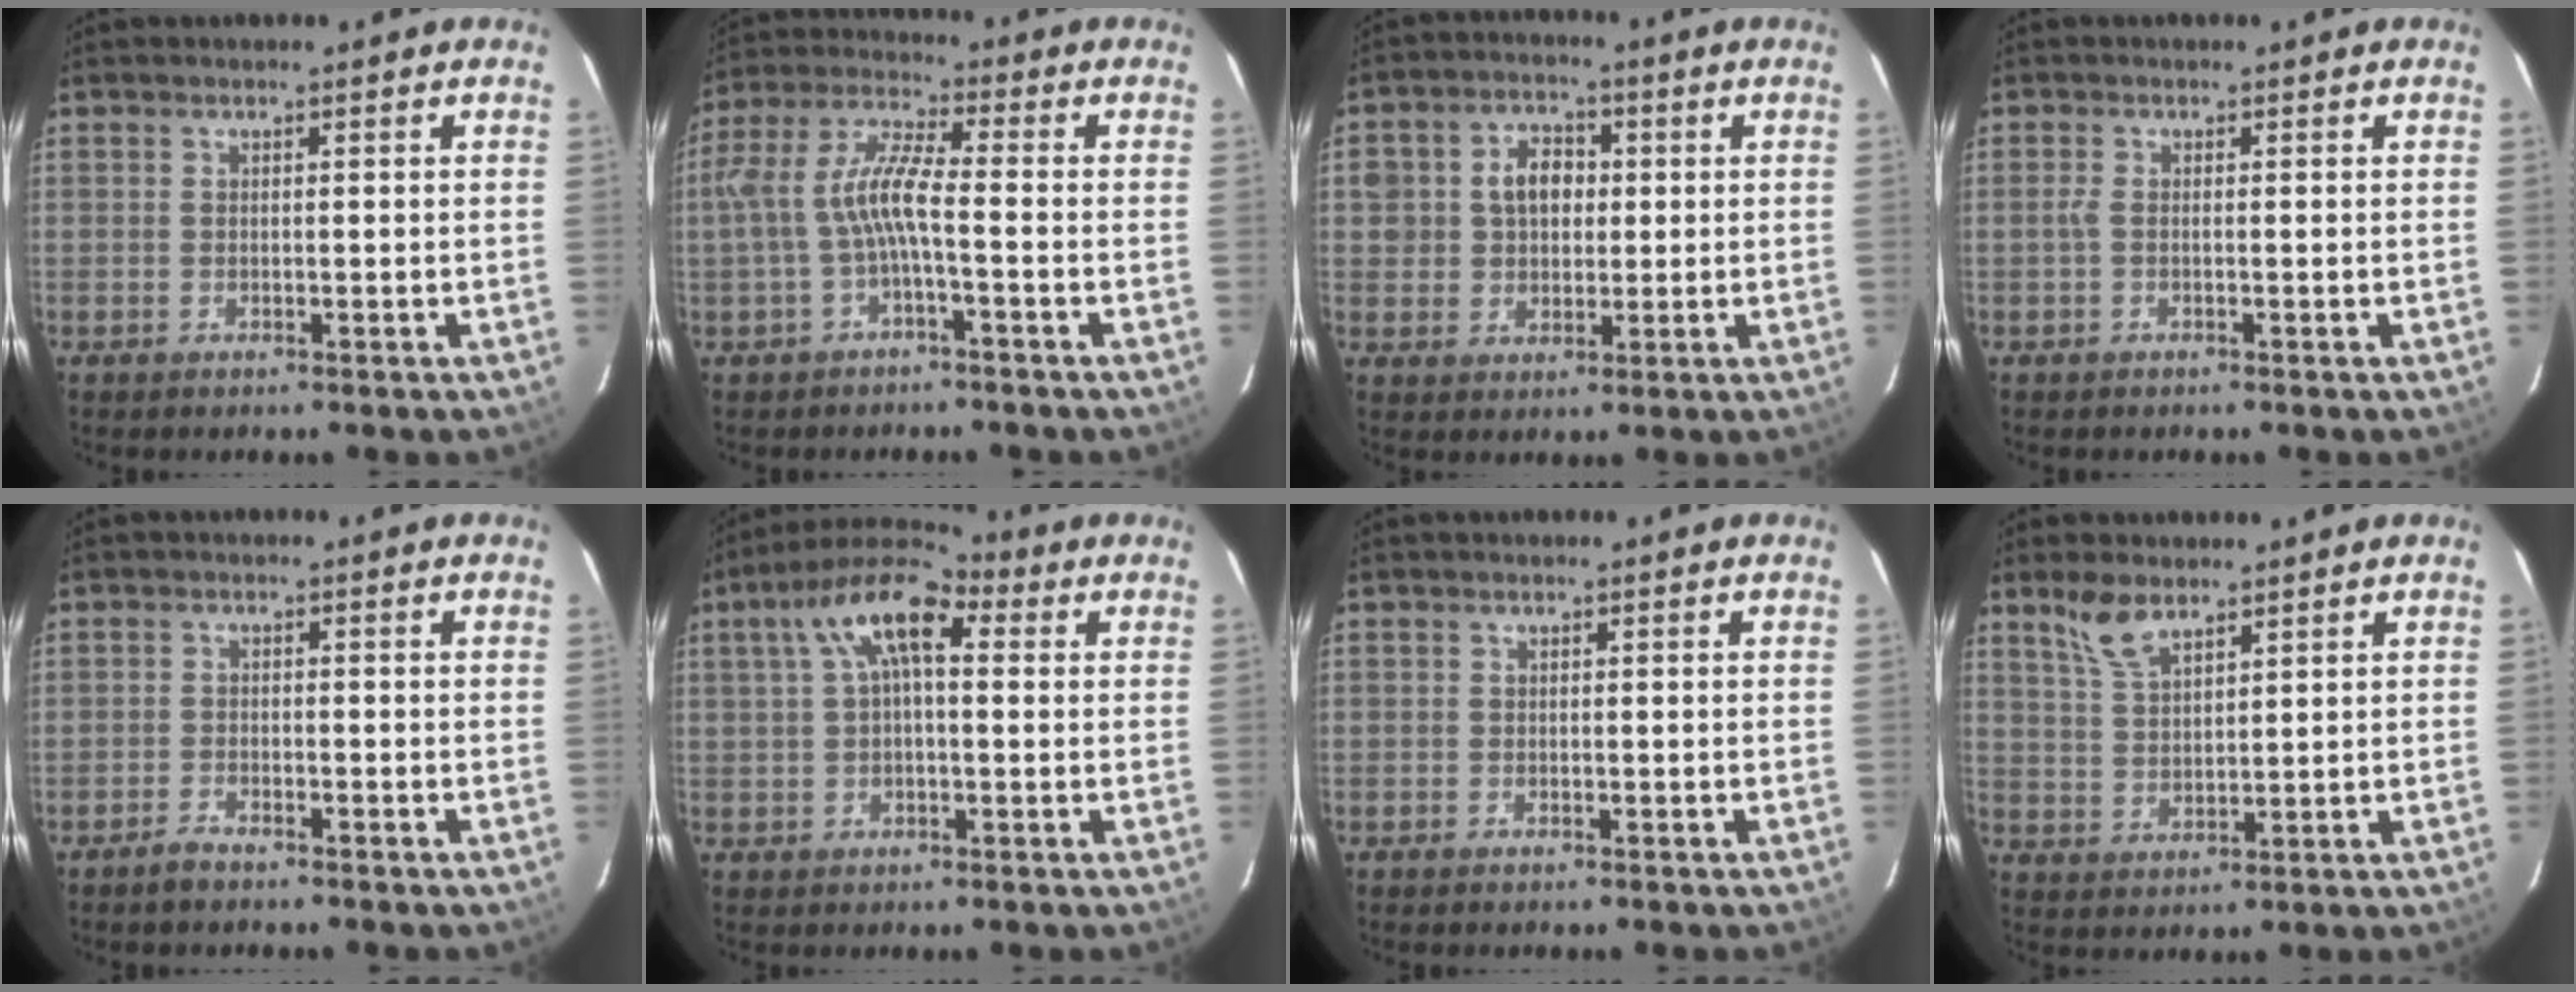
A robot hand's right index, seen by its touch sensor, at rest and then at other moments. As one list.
[{"total": 8.3, "force": [-2.0, 1.6, 7.9], "torque": [-0.183, 0.012, -0.034]}, {"total": 7.2, "force": [0.8, 6.0, 3.9], "torque": [-0.076, 0.026, 0.018]}, {"total": 1.0, "force": [-0.2, 0.0, 0.9], "torque": [-0.020, 0.001, -0.007]}, {"total": 2.3, "force": [-2.1, 0.5, 0.8], "torque": [-0.028, 0.001, -0.040]}, {"total": 10.7, "force": [2.9, 4.6, 9.2], "torque": [-0.174, 0.037, 0.041]}, {"total": 1.1, "force": [-0.8, 0.8, 0.0], "torque": [-0.004, 0.002, -0.014]}, {"total": 5.7, "force": [4.2, 2.1, 3.2], "torque": [-0.063, 0.005, 0.090]}]